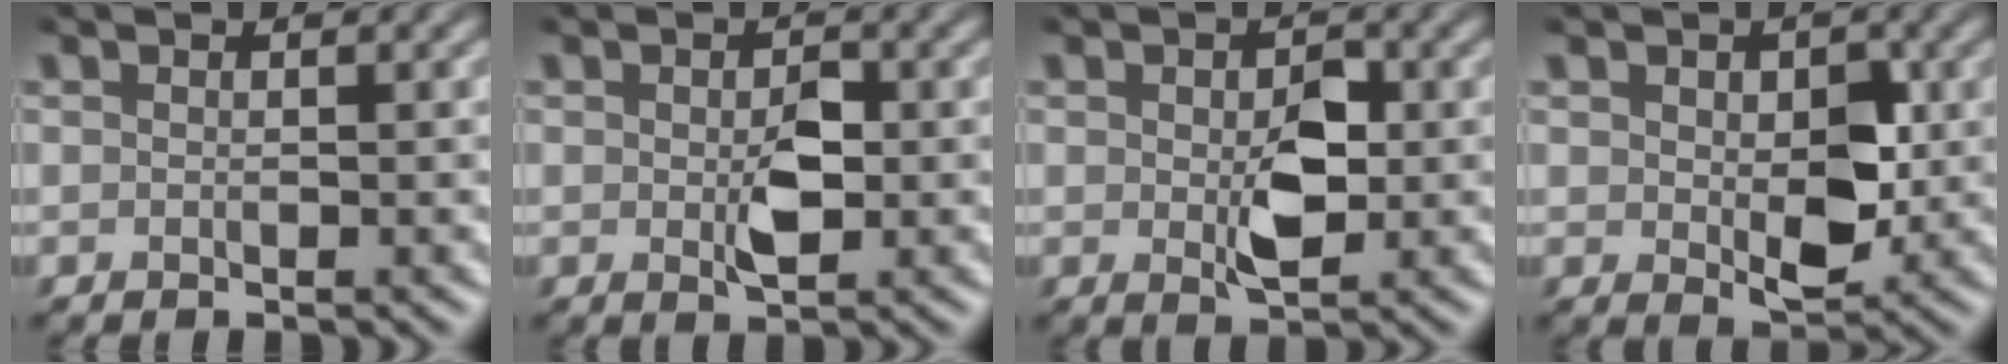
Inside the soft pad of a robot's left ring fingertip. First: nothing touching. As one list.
[{"total": 2.5, "force": [-0.4, 1.4, 2.0], "torque": [-0.039, -0.003, -0.006]}, {"total": 3.4, "force": [-0.3, 2.0, 2.7], "torque": [-0.051, -0.003, -0.003]}, {"total": 3.9, "force": [0.2, 2.6, 2.9], "torque": [-0.048, -0.008, 0.006]}]